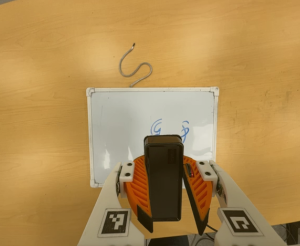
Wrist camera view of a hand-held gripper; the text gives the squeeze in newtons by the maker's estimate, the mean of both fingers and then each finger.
{"total": 10.0, "left": 9.7, "right": 10.2}